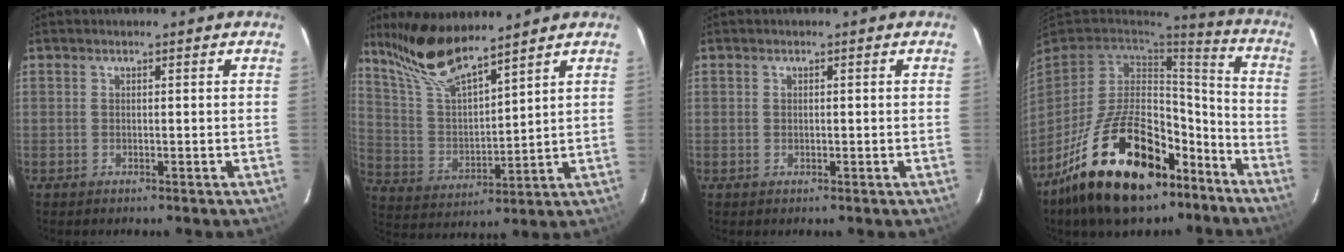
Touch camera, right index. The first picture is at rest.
{"total": 13.7, "force": [11.4, 2.3, 7.2], "torque": [-0.139, 0.006, 0.230]}
{"total": 0.5, "force": [0.1, 0.4, 0.2], "torque": [-0.002, 0.002, 0.003]}
{"total": 26.4, "force": [-16.2, 13.2, 16.1], "torque": [-0.304, 0.018, -0.240]}